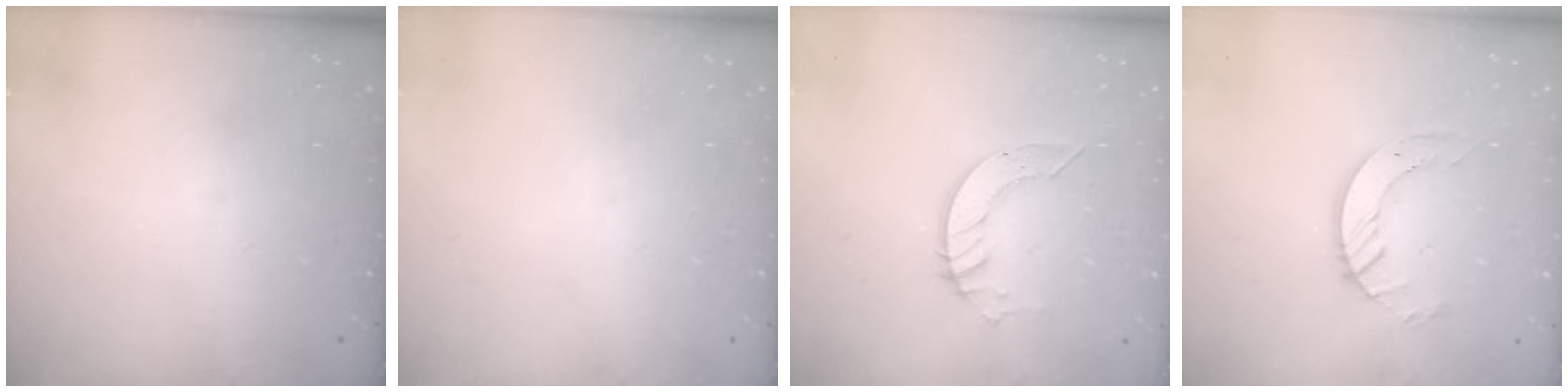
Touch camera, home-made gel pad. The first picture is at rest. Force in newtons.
{"total": 0.0}
{"total": 5.2, "press": 5.2, "slide": 0.3}
{"total": 7.0, "press": 7.0, "slide": 0.6}